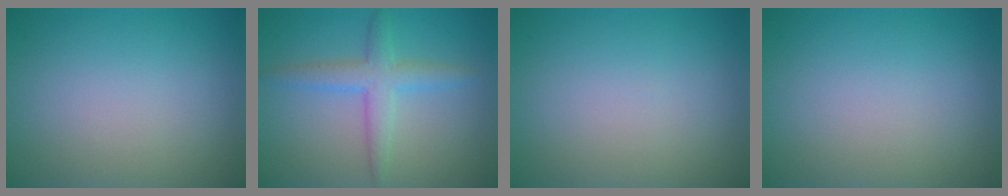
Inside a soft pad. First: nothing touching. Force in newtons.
{"total": 3.3, "press": 3.3, "slide": 0.1}
{"total": 0.0}
{"total": 0.0}